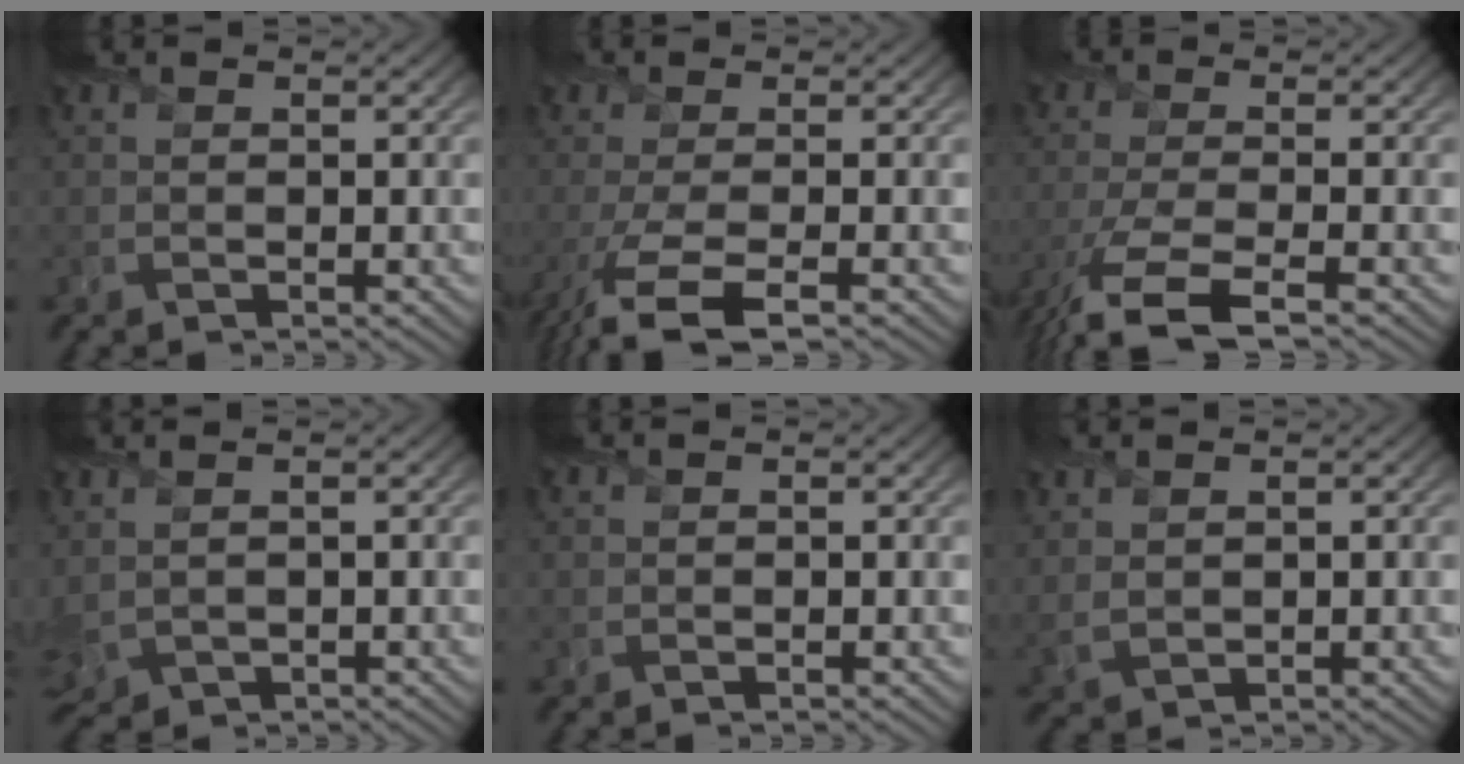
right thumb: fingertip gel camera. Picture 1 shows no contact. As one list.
[{"total": 6.7, "force": [-3.5, 1.9, 5.3], "torque": [-0.097, -0.010, -0.076]}, {"total": 7.8, "force": [-4.7, 2.3, 5.8], "torque": [-0.116, -0.014, -0.099]}, {"total": 3.3, "force": [0.3, 2.1, 2.5], "torque": [-0.070, -0.003, 0.019]}, {"total": 0.0}, {"total": 2.6, "force": [1.0, 1.5, 1.8], "torque": [-0.050, 0.002, 0.027]}]